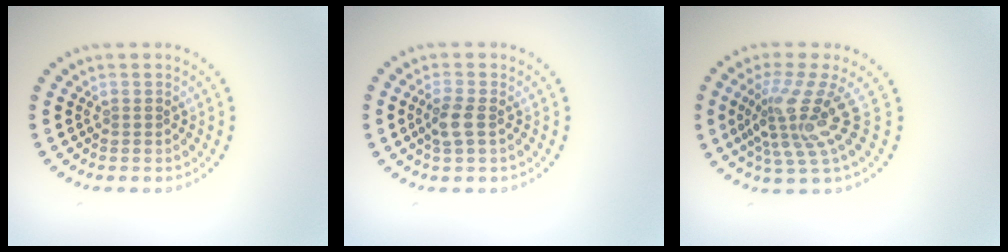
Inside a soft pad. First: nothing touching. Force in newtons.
{"total": 1.9, "press": 1.8, "slide": 0.6}
{"total": 4.7, "press": 3.1, "slide": 3.6}